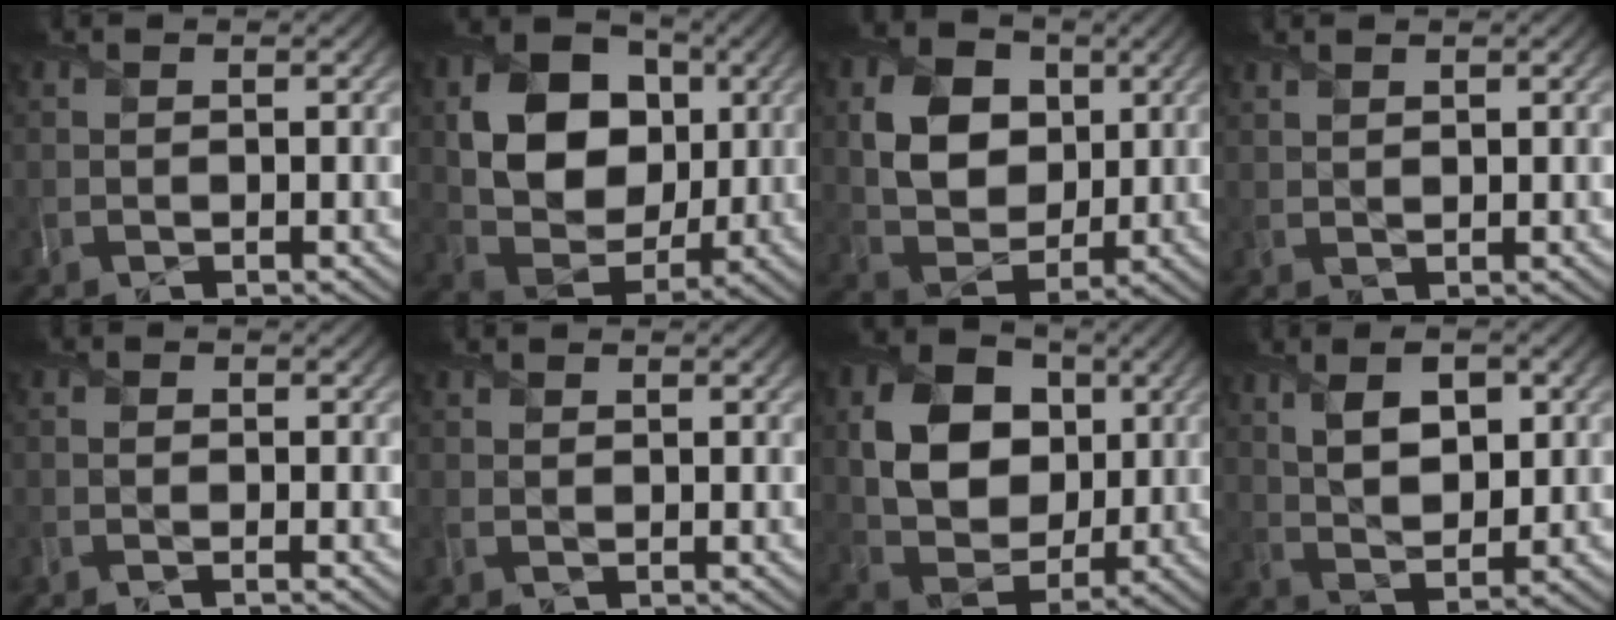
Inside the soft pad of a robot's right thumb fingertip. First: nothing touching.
{"total": 11.9, "force": [2.5, 9.1, 7.3], "torque": [-0.152, -0.002, 0.040]}
{"total": 8.9, "force": [2.4, 6.8, 5.3], "torque": [-0.121, 0.001, 0.035]}
{"total": 1.1, "force": [1.1, 0.2, 0.2], "torque": [-0.010, 0.003, 0.026]}
{"total": 0.9, "force": [-0.4, 0.4, 0.7], "torque": [-0.012, -0.001, -0.015]}
{"total": 1.1, "force": [0.0, 1.0, 0.5], "torque": [-0.012, -0.002, 0.002]}
{"total": 10.9, "force": [2.4, 8.4, 6.6], "torque": [-0.144, 0.002, 0.038]}
{"total": 7.2, "force": [2.6, 3.5, 5.7], "torque": [-0.106, 0.005, 0.048]}